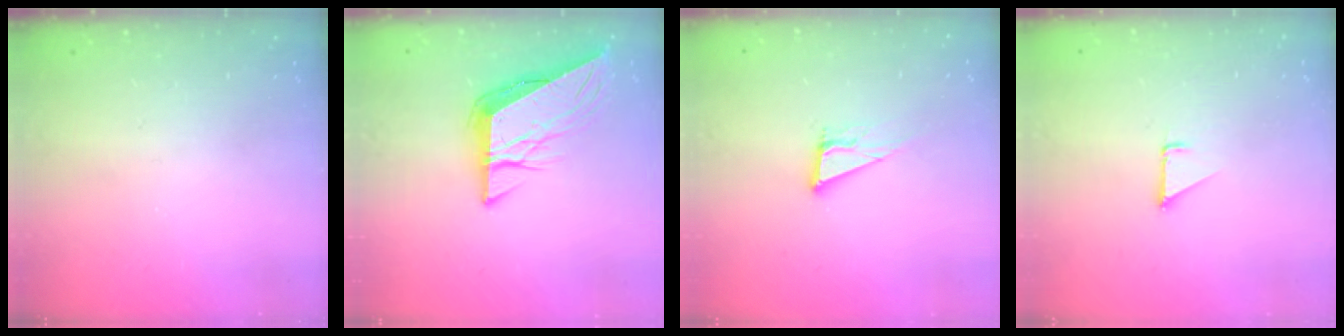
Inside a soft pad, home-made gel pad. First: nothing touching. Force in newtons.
{"total": 9.2, "press": 9.1, "slide": 0.8}
{"total": 7.6, "press": 7.3, "slide": 2.3}
{"total": 1.3, "press": 1.3, "slide": 0.1}